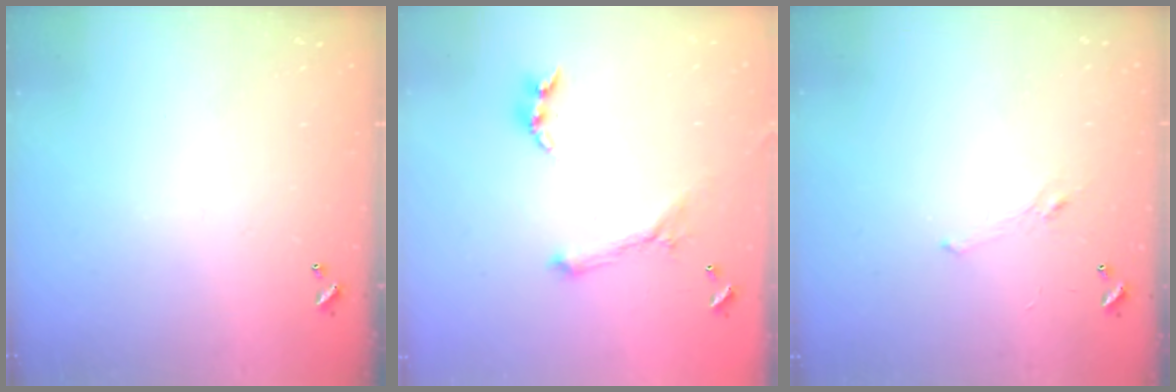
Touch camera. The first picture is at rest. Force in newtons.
{"total": 0.0}
{"total": 1.2, "press": 0.8, "slide": 0.9}